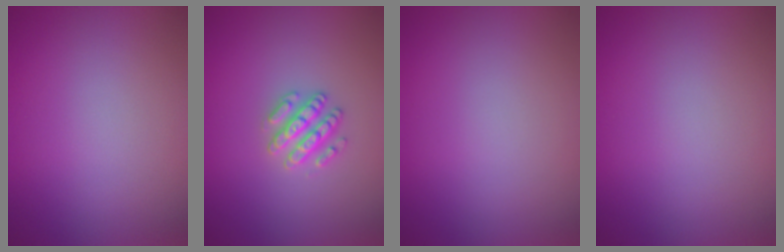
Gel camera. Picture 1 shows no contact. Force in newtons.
{"total": 2.6, "press": 2.6, "slide": 0.3}
{"total": 0.0}
{"total": 0.0}